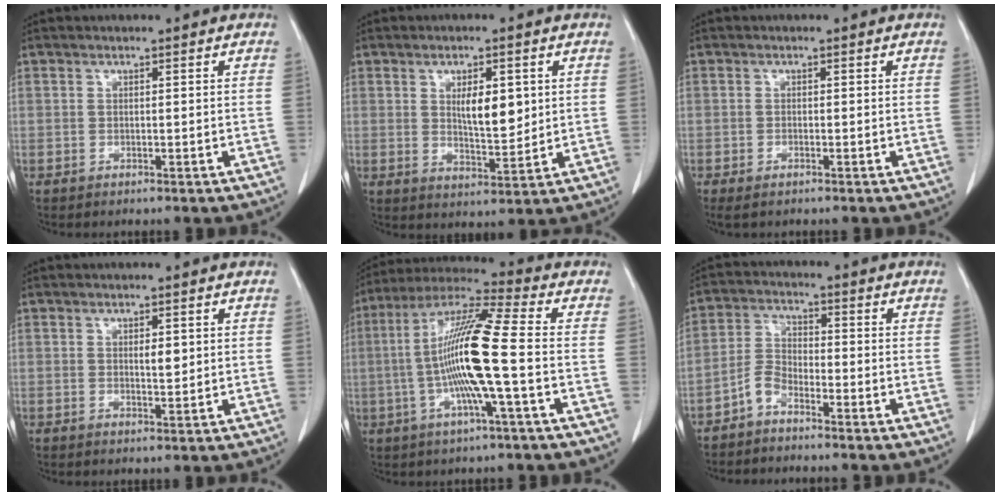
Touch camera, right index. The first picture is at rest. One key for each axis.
{"total": 6.5, "fx": 1.6, "fy": 2.3, "fz": 5.8, "tx": -0.098, "ty": -0.006, "tz": 0.032}
{"total": 1.4, "fx": -1.0, "fy": 0.4, "fz": 1.0, "tx": -0.022, "ty": -0.006, "tz": -0.012}
{"total": 2.1, "fx": 0.5, "fy": 0.7, "fz": 1.9, "tx": -0.032, "ty": -0.004, "tz": 0.009}
{"total": 14.6, "fx": -1.7, "fy": -0.2, "fz": 14.5, "tx": -0.280, "ty": 0.006, "tz": -0.043}
{"total": 3.7, "fx": -3.0, "fy": 1.4, "fz": 1.8, "tx": -0.045, "ty": 0.000, "tz": -0.063}